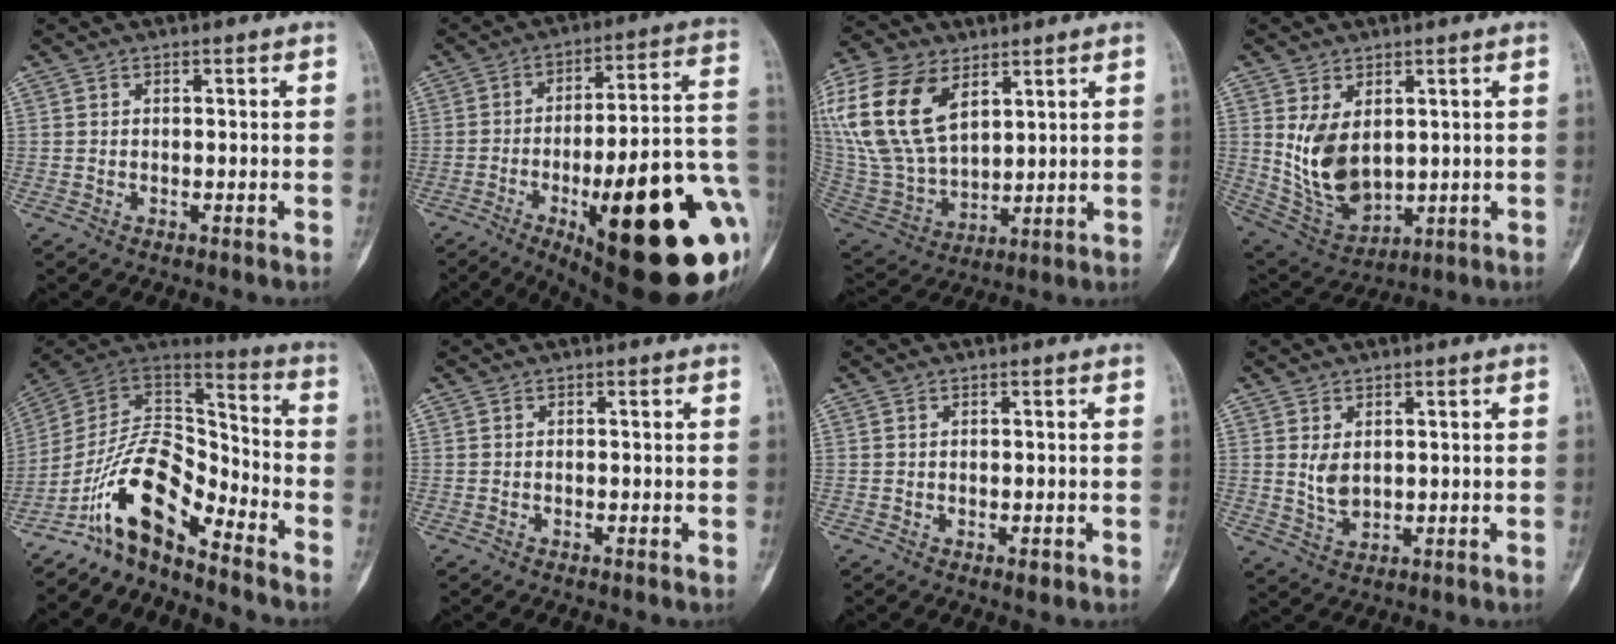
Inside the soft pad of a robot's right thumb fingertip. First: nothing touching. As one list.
[{"total": 34.3, "force": [-10.0, 10.0, 31.2], "torque": [-0.353, 0.022, -0.134]}, {"total": 21.6, "force": [8.9, 12.9, 14.9], "torque": [-0.317, -0.021, 0.178]}, {"total": 11.2, "force": [1.9, 7.1, 8.4], "torque": [-0.139, -0.018, 0.062]}, {"total": 14.3, "force": [-9.8, 5.6, 8.8], "torque": [-0.140, 0.106, -0.186]}, {"total": 0.0}, {"total": 0.9, "force": [-0.5, 0.5, 0.6], "torque": [-0.008, -0.001, -0.006]}, {"total": 3.9, "force": [0.8, 2.5, 2.9], "torque": [-0.048, -0.012, 0.024]}]